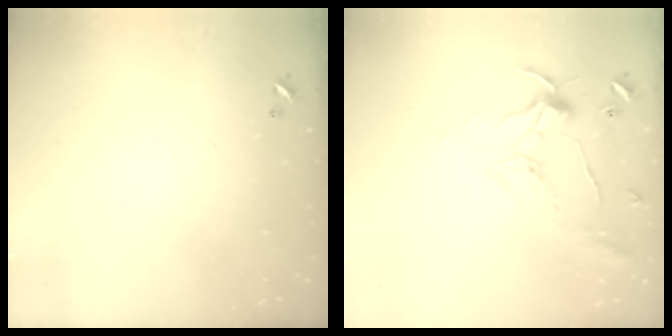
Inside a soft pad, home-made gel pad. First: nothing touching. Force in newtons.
{"total": 0.8, "press": 0.8, "slide": 0.2}